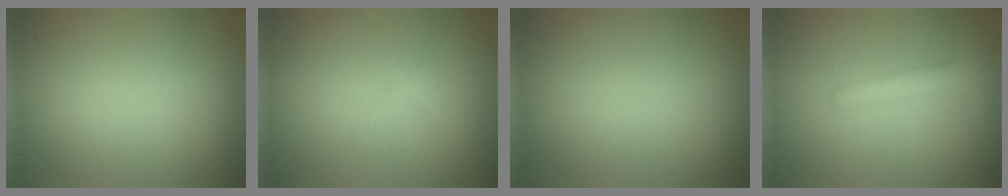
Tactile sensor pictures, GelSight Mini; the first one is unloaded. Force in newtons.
{"total": 0.6, "press": 0.6, "slide": 0.1}
{"total": 0.0}
{"total": 2.5, "press": 2.5, "slide": 0.2}